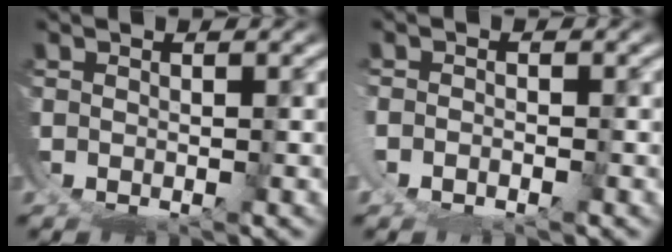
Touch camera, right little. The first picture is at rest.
{"total": 0.7, "force": [-0.3, -0.6, -0.1], "torque": [0.009, 0.002, -0.005]}